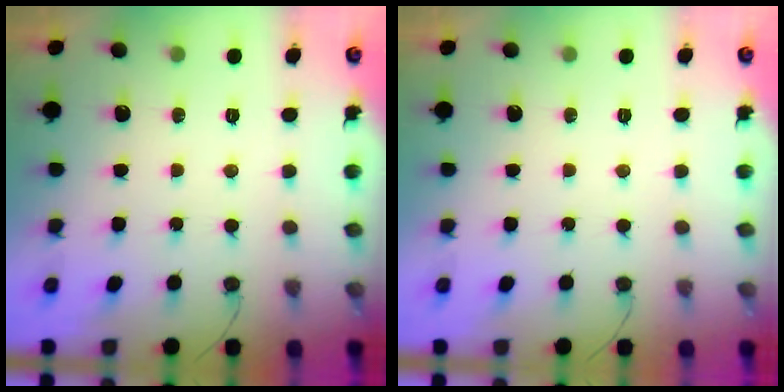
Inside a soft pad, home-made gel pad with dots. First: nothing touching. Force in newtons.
{"total": 0.0}